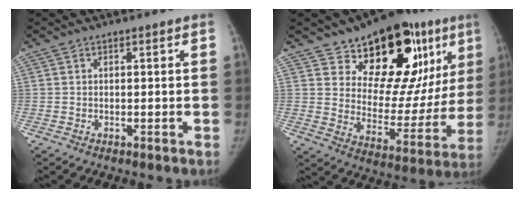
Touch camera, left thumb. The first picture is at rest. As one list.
[{"total": 24.5, "force": [13.4, 12.7, 16.1], "torque": [-0.171, -0.052, 0.204]}]